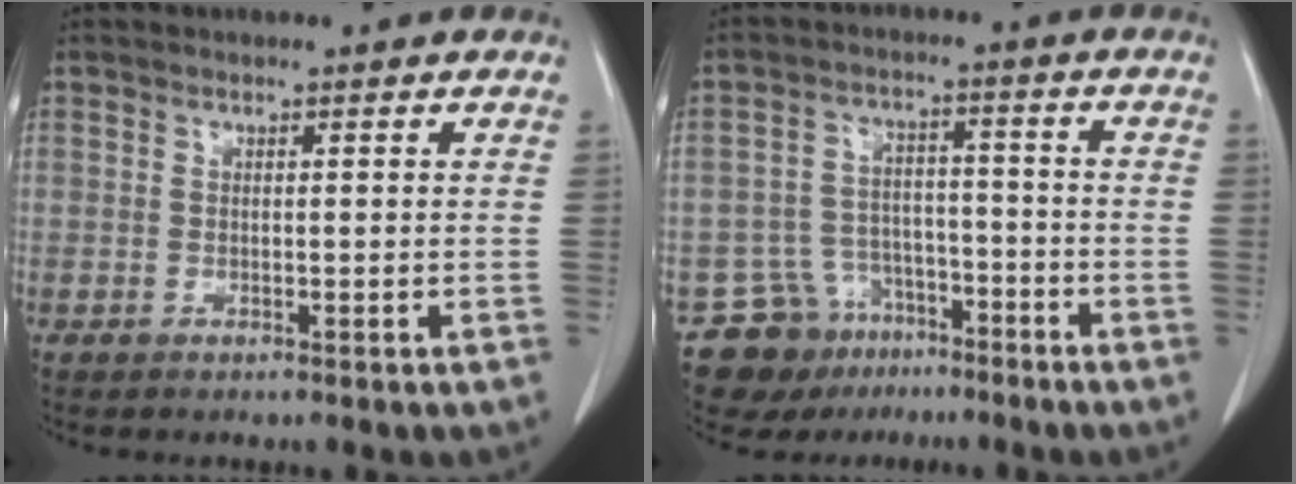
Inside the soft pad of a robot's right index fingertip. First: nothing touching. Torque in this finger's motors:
{"motor_torque": [-0.10, -0.02, -0.39, -0.07]}